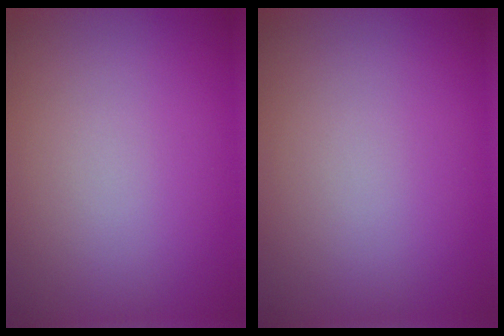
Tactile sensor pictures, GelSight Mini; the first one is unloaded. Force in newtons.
{"total": 0.0}